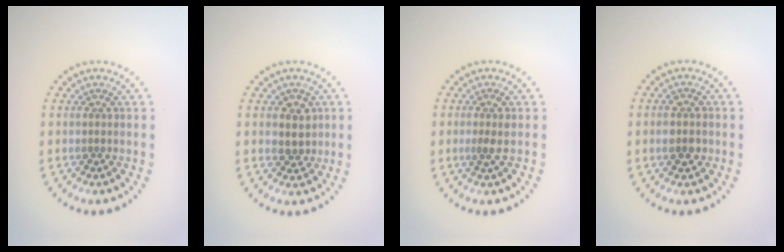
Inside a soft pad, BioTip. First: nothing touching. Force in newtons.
{"total": 2.3, "press": 2.1, "slide": 0.8}
{"total": 1.1, "press": 1.0, "slide": 0.4}
{"total": 2.0, "press": 2.0, "slide": 0.3}